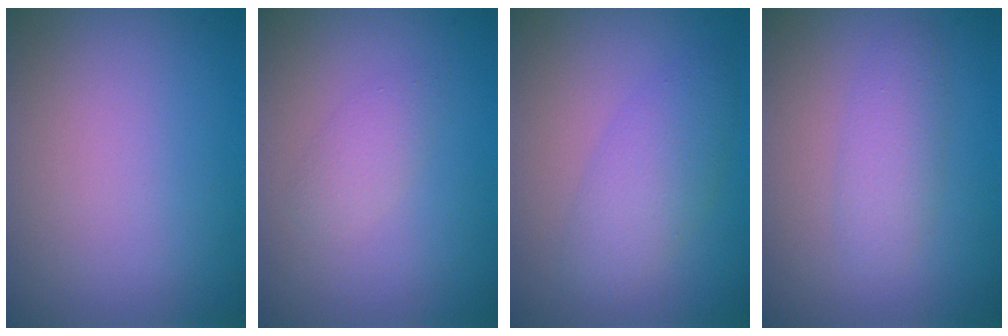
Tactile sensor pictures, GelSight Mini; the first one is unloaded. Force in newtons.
{"total": 1.6, "press": 1.6, "slide": 0.1}
{"total": 3.6, "press": 3.6, "slide": 0.2}
{"total": 2.3, "press": 2.3, "slide": 0.1}